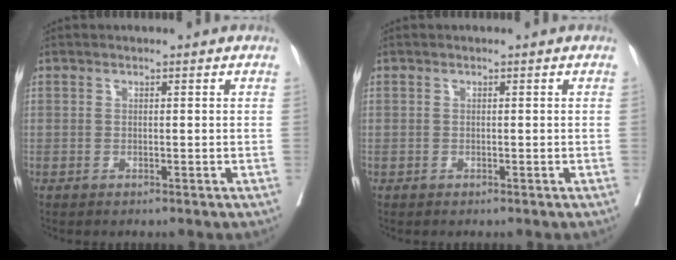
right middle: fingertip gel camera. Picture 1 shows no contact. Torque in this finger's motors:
{"motor_torque": [-0.27, -0.28, 0.02, -0.21]}